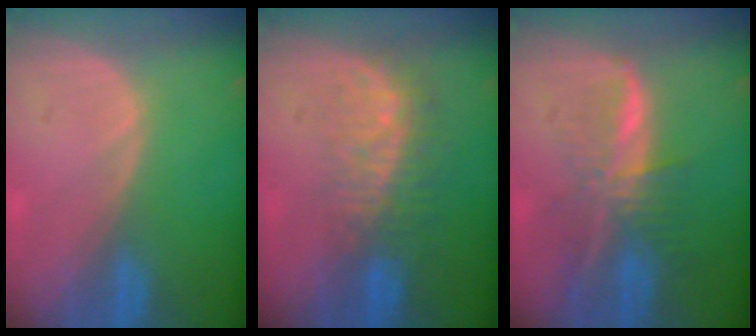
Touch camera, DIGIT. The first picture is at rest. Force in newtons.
{"total": 8.3, "press": 7.3, "slide": 3.9}
{"total": 7.9, "press": 6.6, "slide": 4.2}